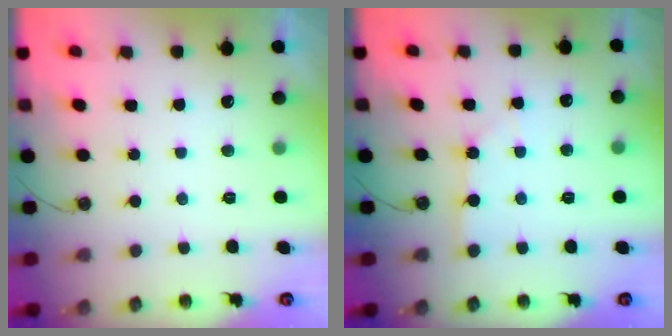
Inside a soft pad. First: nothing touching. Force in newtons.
{"total": 1.9, "press": 1.9, "slide": 0.1}